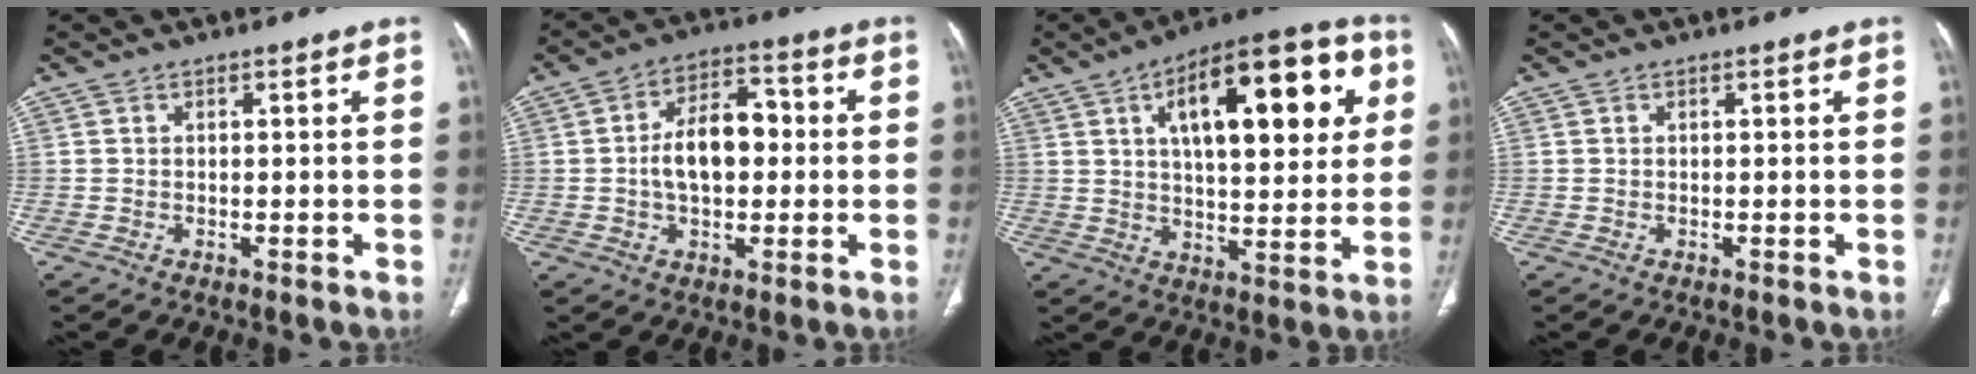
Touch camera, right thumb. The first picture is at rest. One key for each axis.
{"total": 11.0, "fx": -0.1, "fy": 6.6, "fz": 8.7, "tx": -0.128, "ty": 0.028, "tz": -0.006}
{"total": 23.1, "fx": 7.6, "fy": 9.7, "fz": 19.6, "tx": -0.250, "ty": 0.005, "tz": 0.107}
{"total": 0.0}